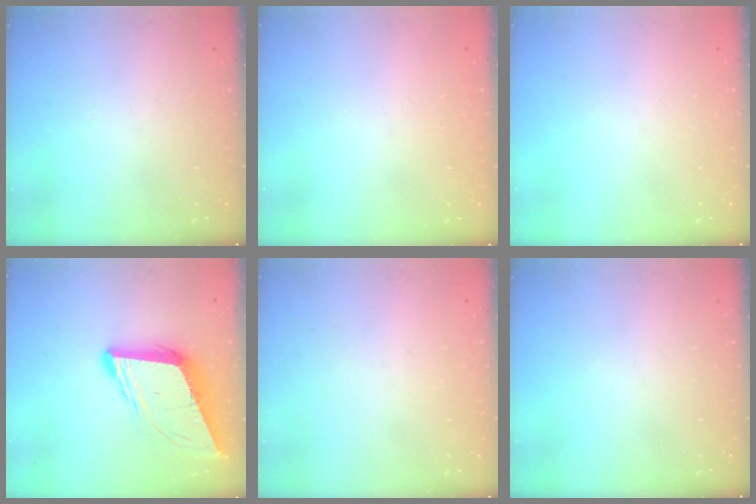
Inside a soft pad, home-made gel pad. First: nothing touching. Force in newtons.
{"total": 1.6, "press": 1.6, "slide": 0.1}
{"total": 0.0}
{"total": 11.6, "press": 11.0, "slide": 3.8}
{"total": 0.8, "press": 0.8, "slide": 0.1}
{"total": 0.0}